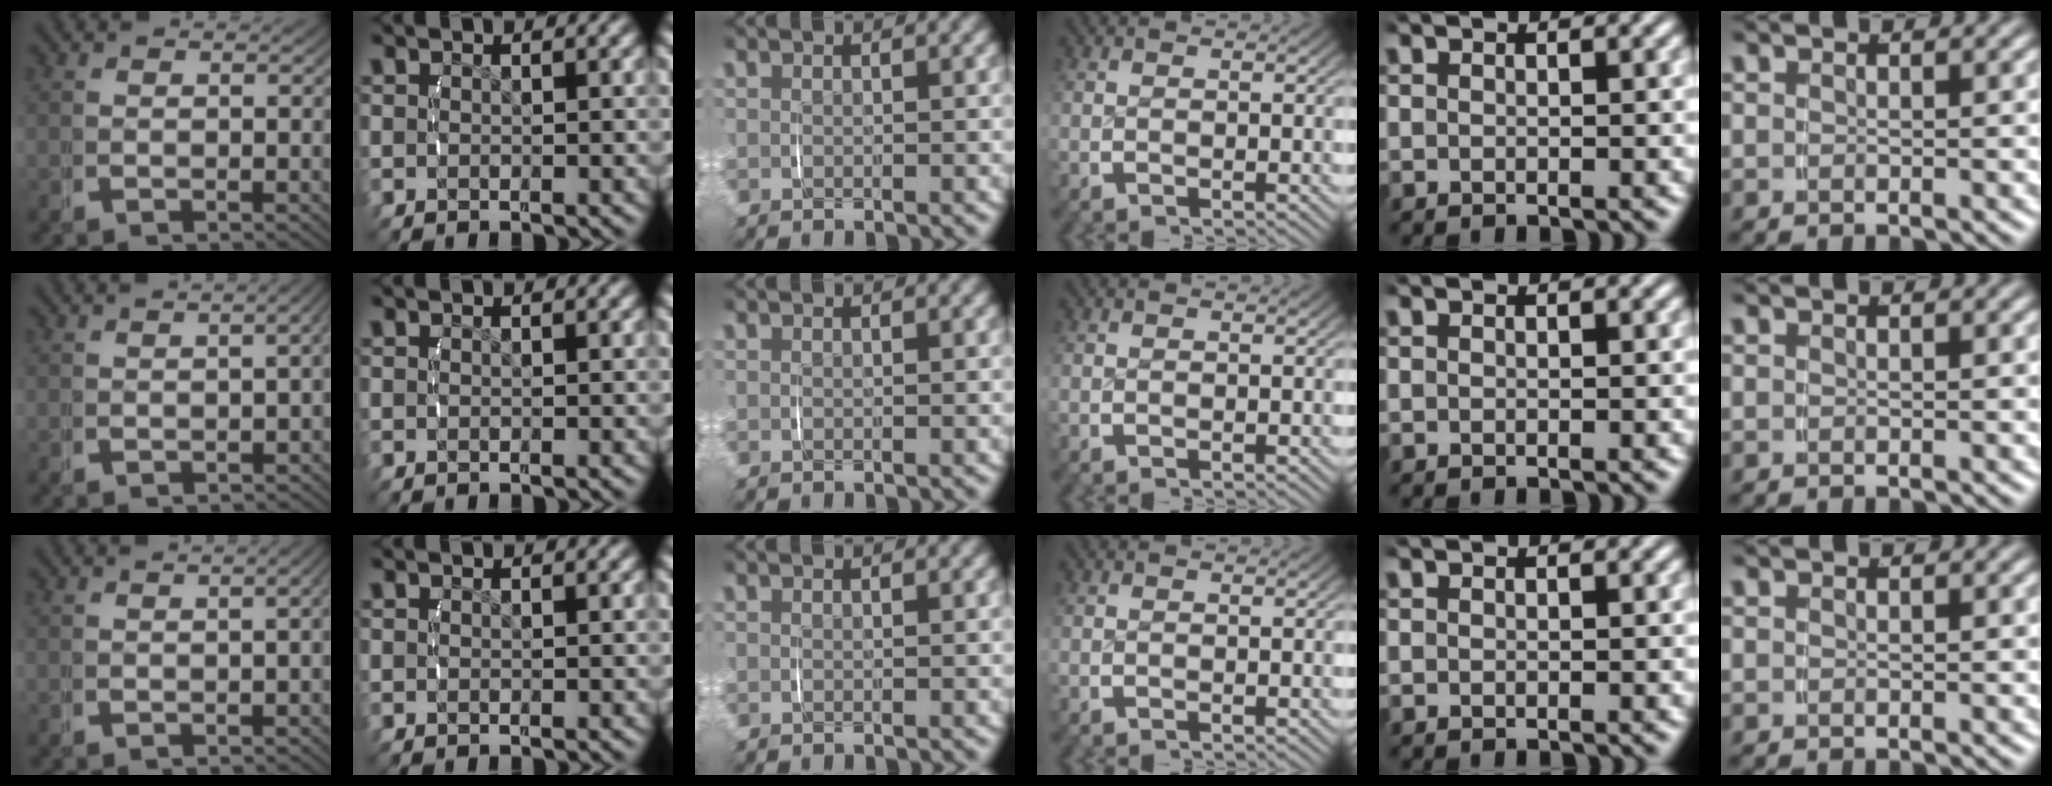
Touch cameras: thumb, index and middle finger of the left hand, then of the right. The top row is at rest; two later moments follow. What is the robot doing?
{"motion": "lift_and_place", "object": "jewelry box"}